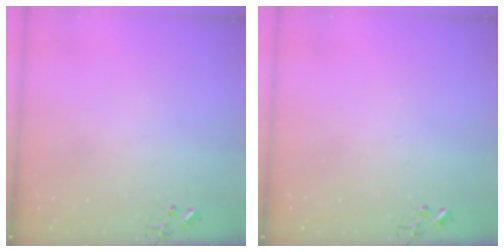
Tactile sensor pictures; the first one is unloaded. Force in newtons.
{"total": 0.0}